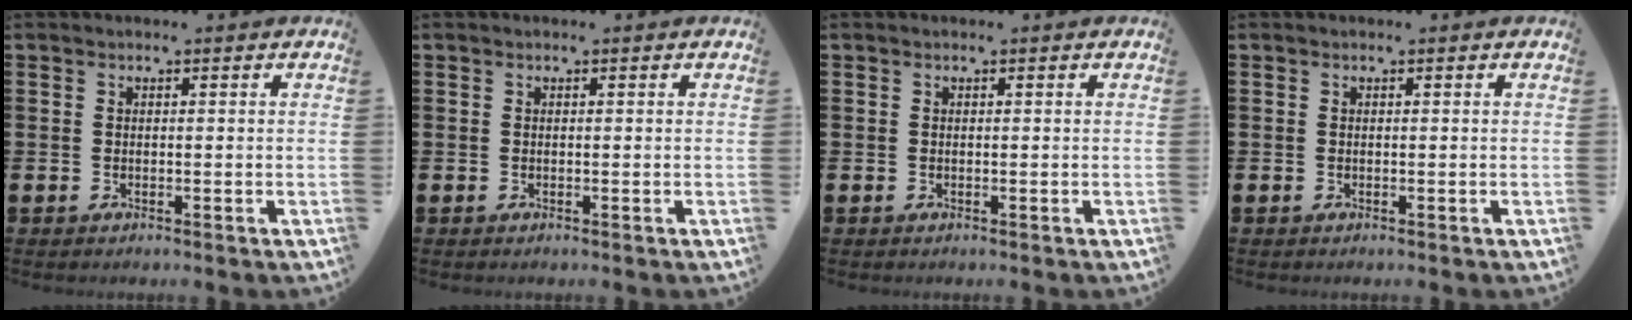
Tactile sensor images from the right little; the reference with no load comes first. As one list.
[{"total": 0.0}, {"total": 0.0}, {"total": 0.0}]